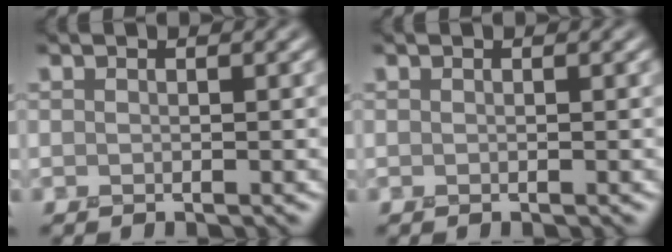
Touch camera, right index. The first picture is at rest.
{"total": 0.0}